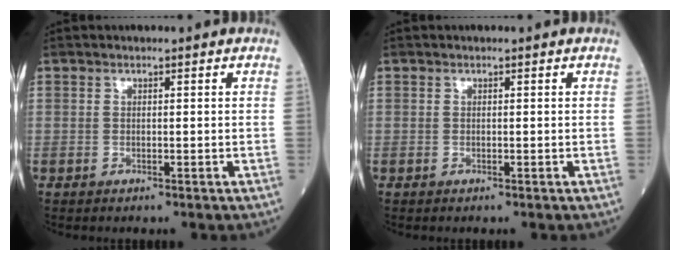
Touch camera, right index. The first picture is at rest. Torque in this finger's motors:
{"motor_torque": [0.02, 0.02, 0.00, 0.01]}